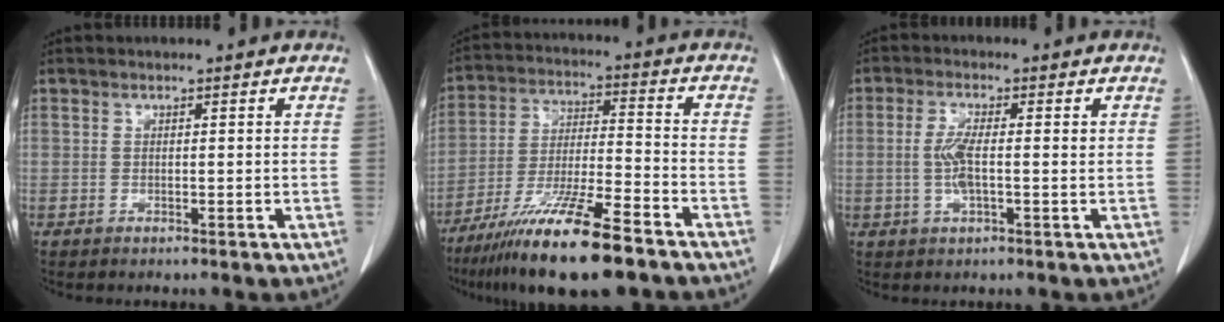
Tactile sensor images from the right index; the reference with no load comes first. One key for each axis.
{"total": 16.2, "fx": -11.1, "fy": 1.4, "fz": 11.7, "tx": -0.220, "ty": -0.042, "tz": -0.200}
{"total": 4.3, "fx": 0.0, "fy": 1.1, "fz": 4.2, "tx": -0.090, "ty": 0.005, "tz": 0.000}